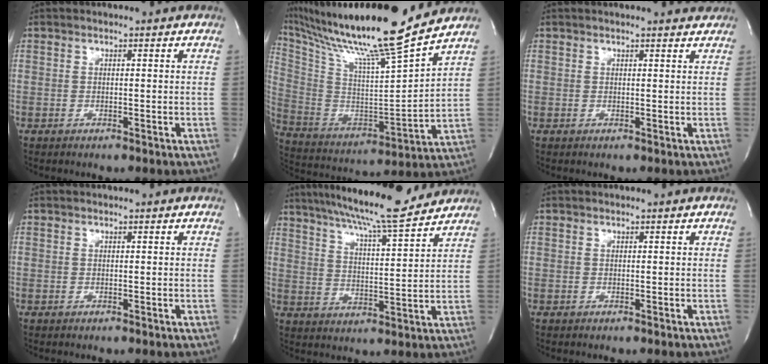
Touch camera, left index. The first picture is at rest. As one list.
[{"total": 23.1, "force": [19.4, -1.3, 12.6], "torque": [-0.247, -0.031, 0.331]}, {"total": 4.5, "force": [4.4, 0.3, 1.2], "torque": [-0.019, 0.006, 0.038]}, {"total": 0.0}, {"total": 16.1, "force": [14.1, 1.0, 7.7], "torque": [-0.133, 0.009, 0.212]}, {"total": 0.0}]